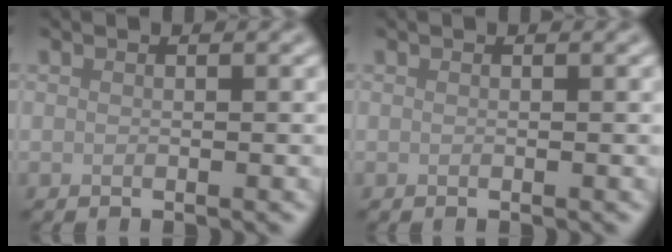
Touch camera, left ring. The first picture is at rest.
{"total": 0.0}